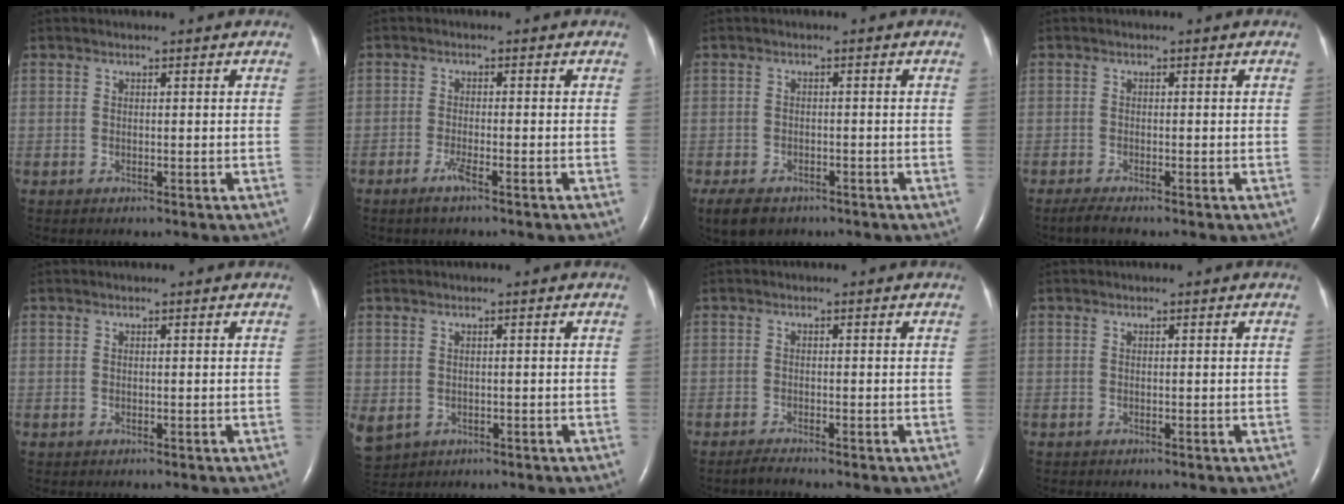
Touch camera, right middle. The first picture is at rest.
{"total": 2.5, "force": [-1.7, -0.1, 1.8], "torque": [-0.044, -0.004, -0.034]}
{"total": 7.5, "force": [-5.1, 4.3, 3.4], "torque": [-0.070, -0.008, -0.074]}
{"total": 1.8, "force": [-1.4, -0.1, 1.1], "torque": [-0.035, -0.009, -0.030]}
{"total": 0.0}
{"total": 7.1, "force": [-2.1, 5.6, 3.7], "torque": [-0.110, -0.006, -0.018]}
{"total": 1.3, "force": [-1.1, -0.3, 0.4], "torque": [-0.017, -0.005, -0.024]}
{"total": 0.0}